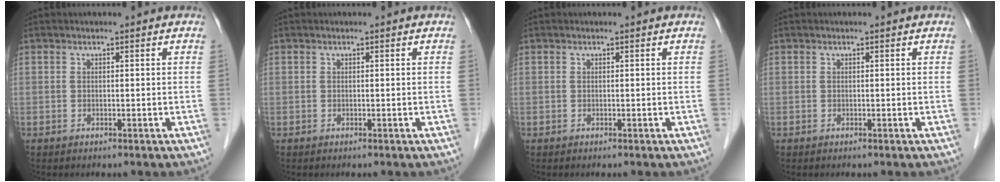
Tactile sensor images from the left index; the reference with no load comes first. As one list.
[{"total": 0.0}, {"total": 0.0}, {"total": 0.0}]